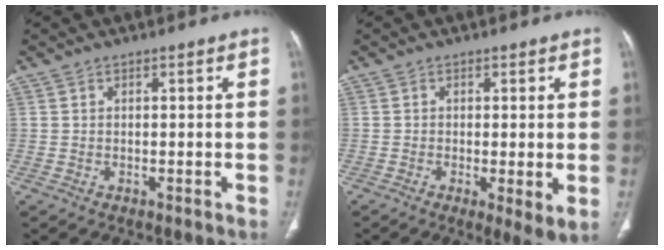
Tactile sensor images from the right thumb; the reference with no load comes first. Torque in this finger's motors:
{"motor_torque": [-0.46, 0.03, -0.44, 0.16, -0.20]}